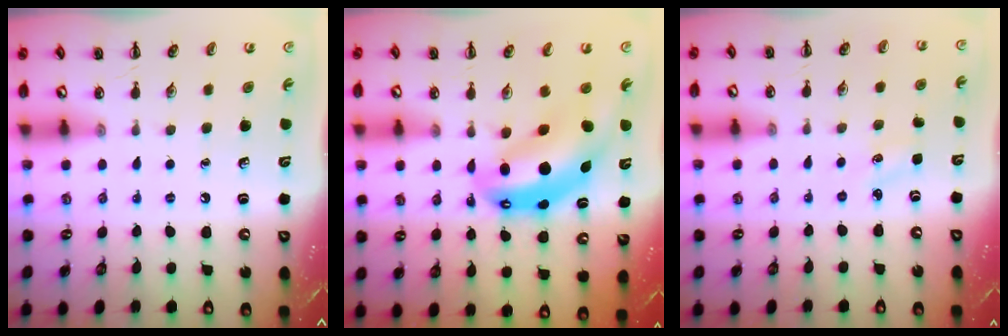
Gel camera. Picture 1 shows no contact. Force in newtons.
{"total": 10.9, "press": 10.6, "slide": 2.6}
{"total": 1.8, "press": 1.7, "slide": 0.5}